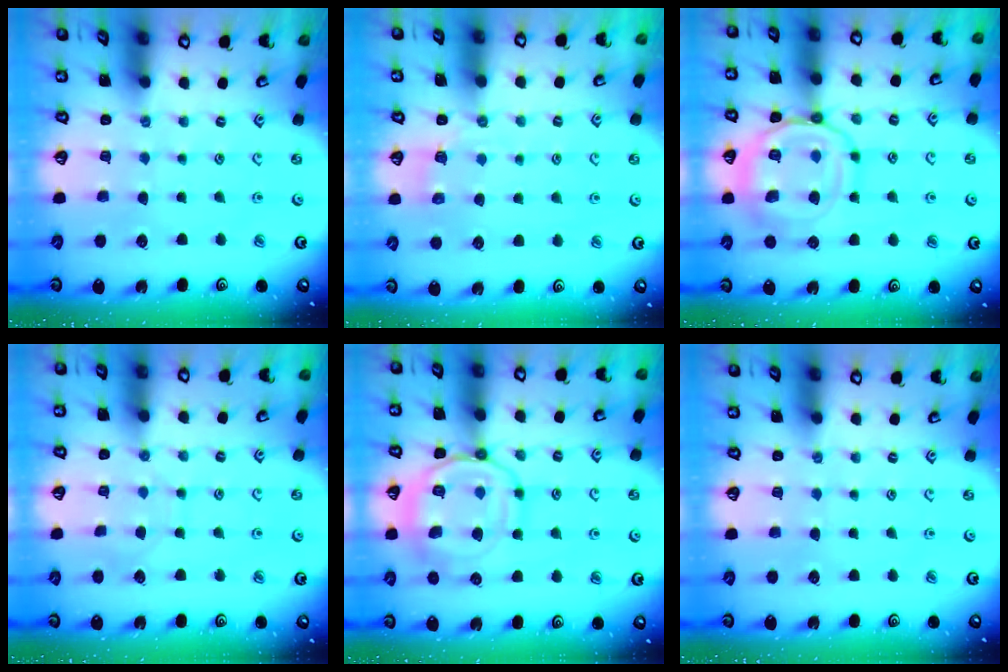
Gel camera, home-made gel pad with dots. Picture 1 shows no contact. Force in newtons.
{"total": 3.1, "press": 2.4, "slide": 2.0}
{"total": 14.4, "press": 14.4, "slide": 1.1}
{"total": 3.5, "press": 3.5, "slide": 0.2}
{"total": 14.3, "press": 14.2, "slide": 1.4}
{"total": 0.0}